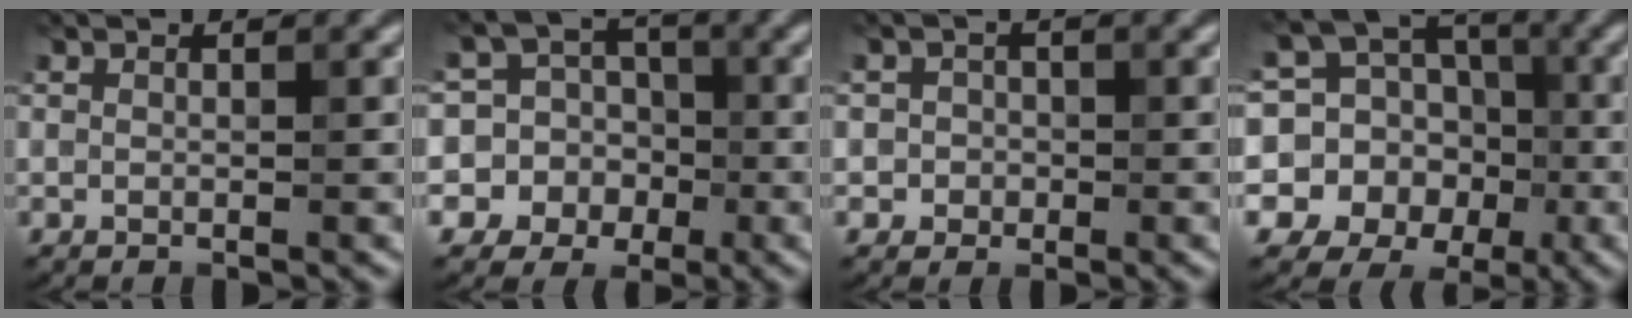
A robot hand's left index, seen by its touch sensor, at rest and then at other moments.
{"total": 10.9, "force": [-2.6, 10.4, 1.9], "torque": [-0.053, 0.009, -0.066]}
{"total": 1.7, "force": [-0.2, 1.7, 0.2], "torque": [0.020, -0.004, -0.011]}
{"total": 13.3, "force": [-2.4, 12.3, 4.4], "torque": [-0.122, 0.006, -0.047]}